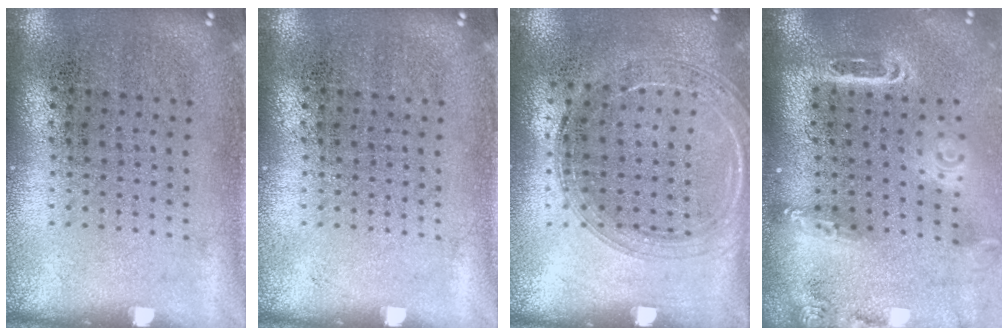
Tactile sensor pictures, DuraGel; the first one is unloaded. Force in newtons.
{"total": 0.0}
{"total": 1.6, "press": 1.5, "slide": 0.2}
{"total": 2.7, "press": 1.9, "slide": 1.9}